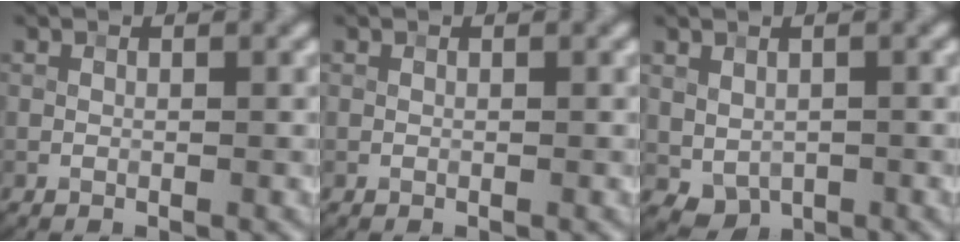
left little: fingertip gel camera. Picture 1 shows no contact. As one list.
[{"total": 0.0}, {"total": 2.3, "force": [0.0, 1.8, 1.4], "torque": [-0.022, -0.010, 0.011]}]